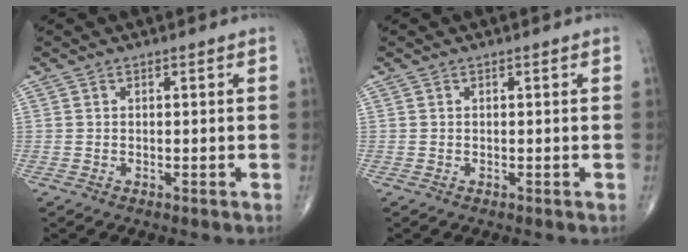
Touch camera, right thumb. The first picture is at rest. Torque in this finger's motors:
{"motor_torque": [-0.12, 0.15, -0.04, -0.04, 0.01]}